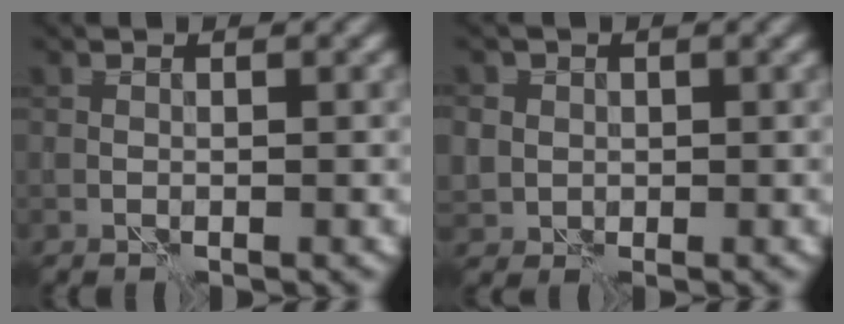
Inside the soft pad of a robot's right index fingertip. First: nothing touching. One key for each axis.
{"total": 3.4, "fx": 0.9, "fy": 3.1, "fz": 1.1, "tx": -0.021, "ty": 0.011, "tz": 0.008}